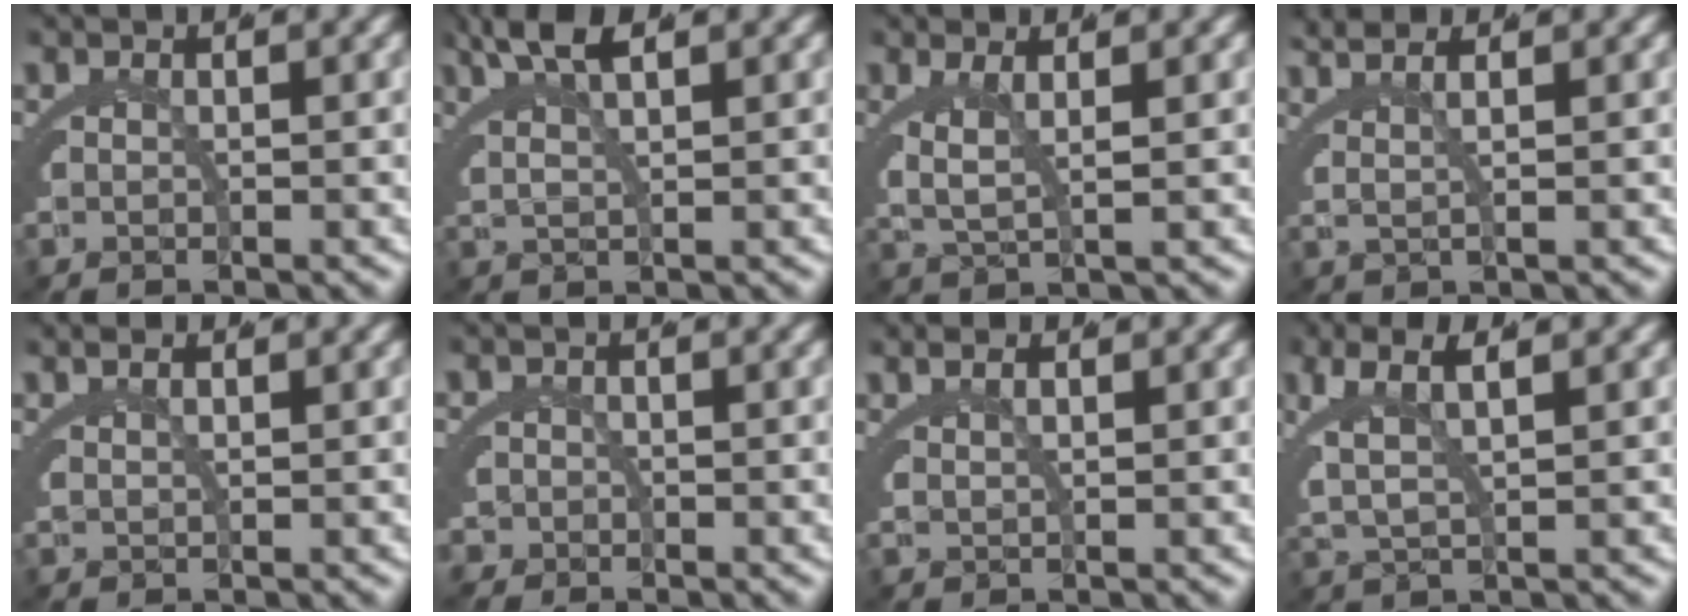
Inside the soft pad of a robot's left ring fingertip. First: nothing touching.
{"total": 4.0, "force": [2.8, 0.6, 2.9], "torque": [-0.050, 0.009, 0.049]}
{"total": 3.0, "force": [0.9, 0.9, 2.7], "torque": [-0.064, -0.011, 0.023]}
{"total": 4.2, "force": [2.8, 1.1, 2.9], "torque": [-0.040, 0.016, 0.042]}
{"total": 2.3, "force": [1.8, 0.5, 1.4], "torque": [-0.013, 0.008, 0.033]}
{"total": 1.9, "force": [-1.5, 1.0, -0.4], "torque": [0.010, -0.012, -0.027]}
{"total": 2.6, "force": [1.9, 0.7, 1.6], "torque": [-0.017, 0.010, 0.034]}
{"total": 5.3, "force": [1.9, 2.5, 4.3], "torque": [-0.090, 0.008, 0.036]}